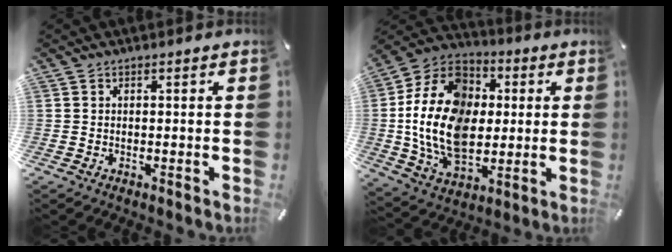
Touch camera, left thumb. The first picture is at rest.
{"total": 20.5, "force": [-0.4, 15.4, 13.5], "torque": [-0.300, 0.008, -0.011]}